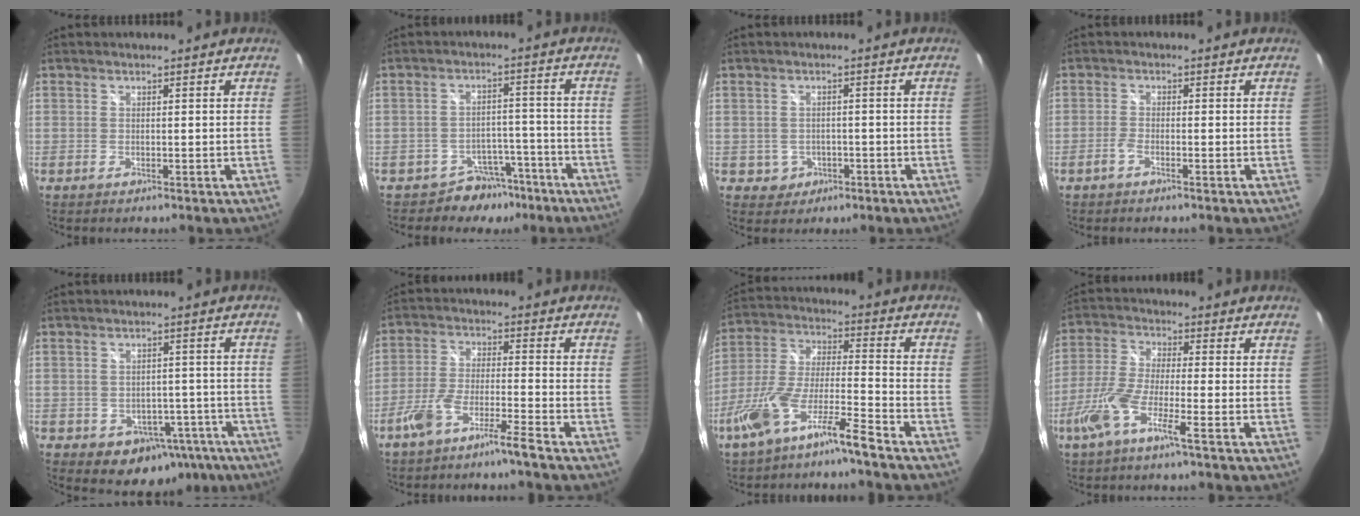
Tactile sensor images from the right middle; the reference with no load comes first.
{"total": 7.2, "force": [-5.5, 4.6, 0.4], "torque": [-0.001, 0.032, -0.075]}
{"total": 3.8, "force": [-1.2, 3.6, 0.8], "torque": [-0.028, 0.006, -0.007]}
{"total": 1.6, "force": [-1.1, 0.4, 1.1], "torque": [-0.035, 0.002, -0.027]}
{"total": 10.8, "force": [-5.6, 8.1, 4.4], "torque": [-0.079, 0.027, -0.043]}
{"total": 7.0, "force": [-5.2, -0.2, 4.6], "torque": [-0.110, 0.004, -0.099]}
{"total": 11.9, "force": [-8.3, 0.9, 8.4], "torque": [-0.177, 0.000, -0.156]}
{"total": 9.2, "force": [-4.8, 0.8, 7.8], "torque": [-0.175, -0.007, -0.098]}